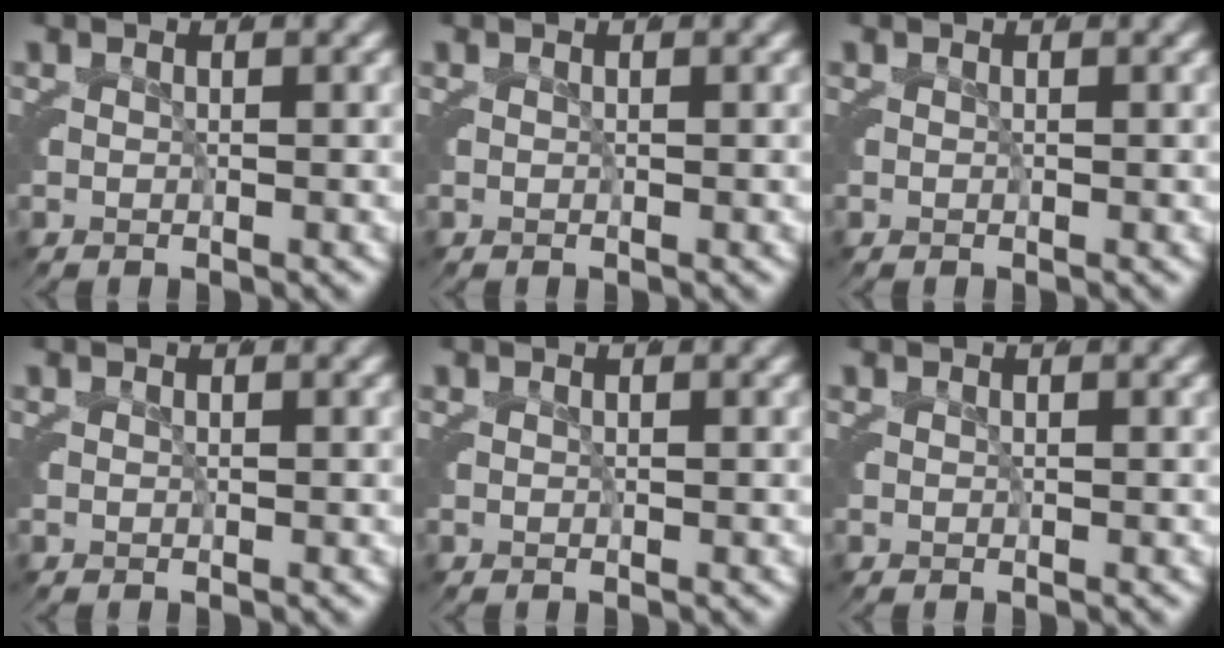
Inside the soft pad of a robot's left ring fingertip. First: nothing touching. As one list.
[{"total": 0.0}, {"total": 0.0}, {"total": 0.0}, {"total": 0.0}, {"total": 0.0}]